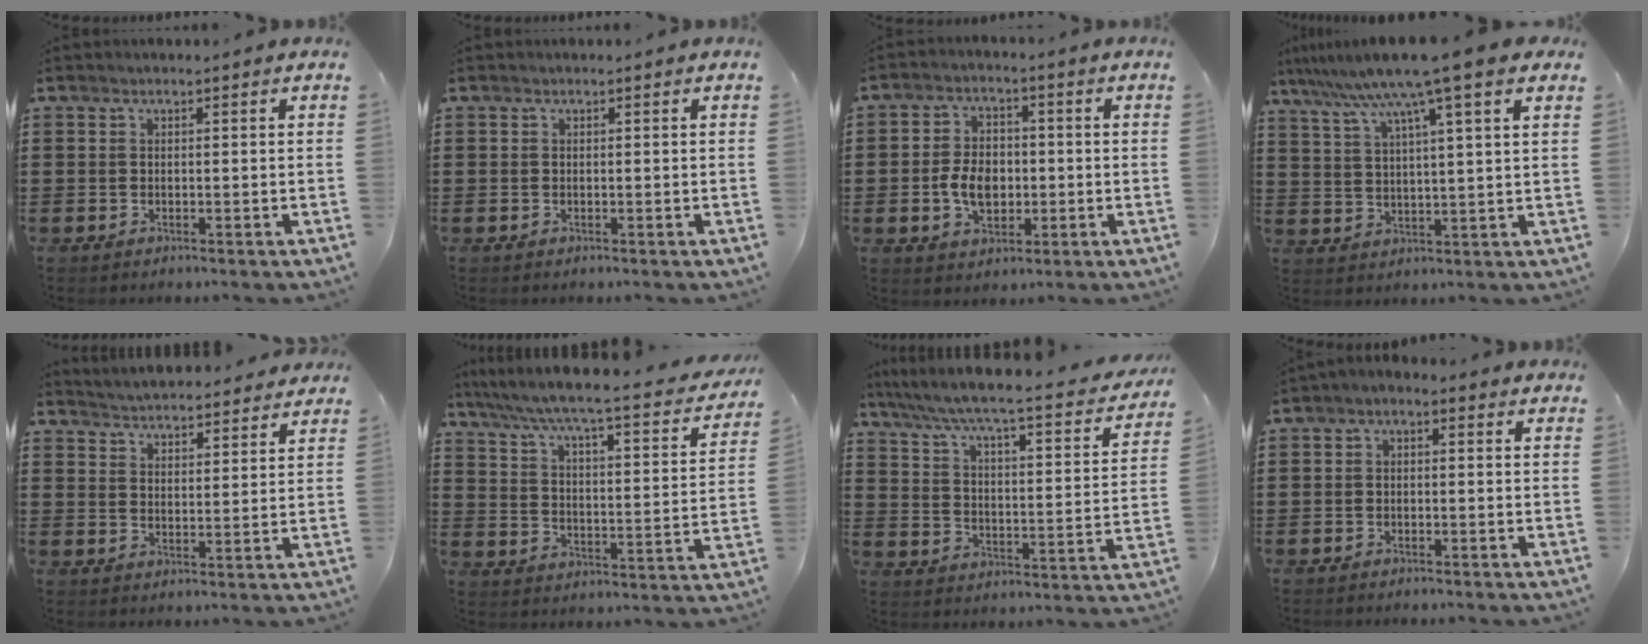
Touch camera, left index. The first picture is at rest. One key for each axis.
{"total": 0.0}
{"total": 6.4, "fx": -0.9, "fy": 4.2, "fz": 4.7, "tx": -0.095, "ty": 0.002, "tz": -0.022}
{"total": 9.9, "fx": 7.2, "fy": -0.4, "fz": 6.8, "tx": -0.154, "ty": -0.029, "tz": 0.119}
{"total": 4.1, "fx": 4.1, "fy": 0.0, "fz": 0.0, "tx": -0.018, "ty": -0.023, "tz": 0.073}
{"total": 4.9, "fx": 4.1, "fy": -0.2, "fz": 2.7, "tx": -0.074, "ty": -0.043, "tz": 0.058}
{"total": 4.7, "fx": 3.8, "fy": -0.3, "fz": 2.7, "tx": -0.074, "ty": -0.042, "tz": 0.052}
{"total": 1.2, "fx": -1.1, "fy": 0.4, "fz": 0.5, "tx": -0.011, "ty": 0.002, "tz": -0.022}